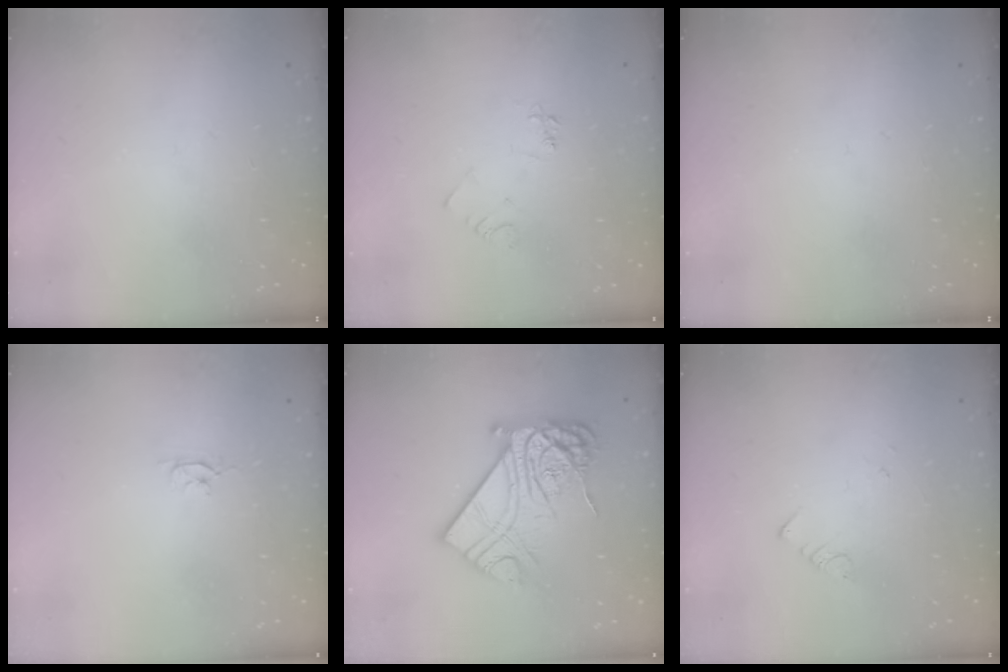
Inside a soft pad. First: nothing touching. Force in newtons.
{"total": 4.6, "press": 4.6, "slide": 0.5}
{"total": 0.0}
{"total": 2.6, "press": 2.6, "slide": 0.3}
{"total": 20.2, "press": 20.1, "slide": 1.9}
{"total": 1.9, "press": 1.9, "slide": 0.2}